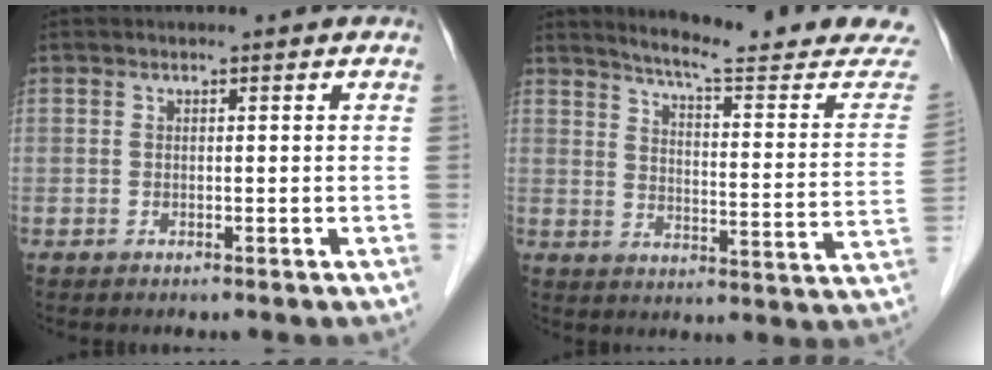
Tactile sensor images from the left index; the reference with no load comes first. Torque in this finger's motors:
{"motor_torque": [-0.75, -0.92, 0.18, 0.04]}